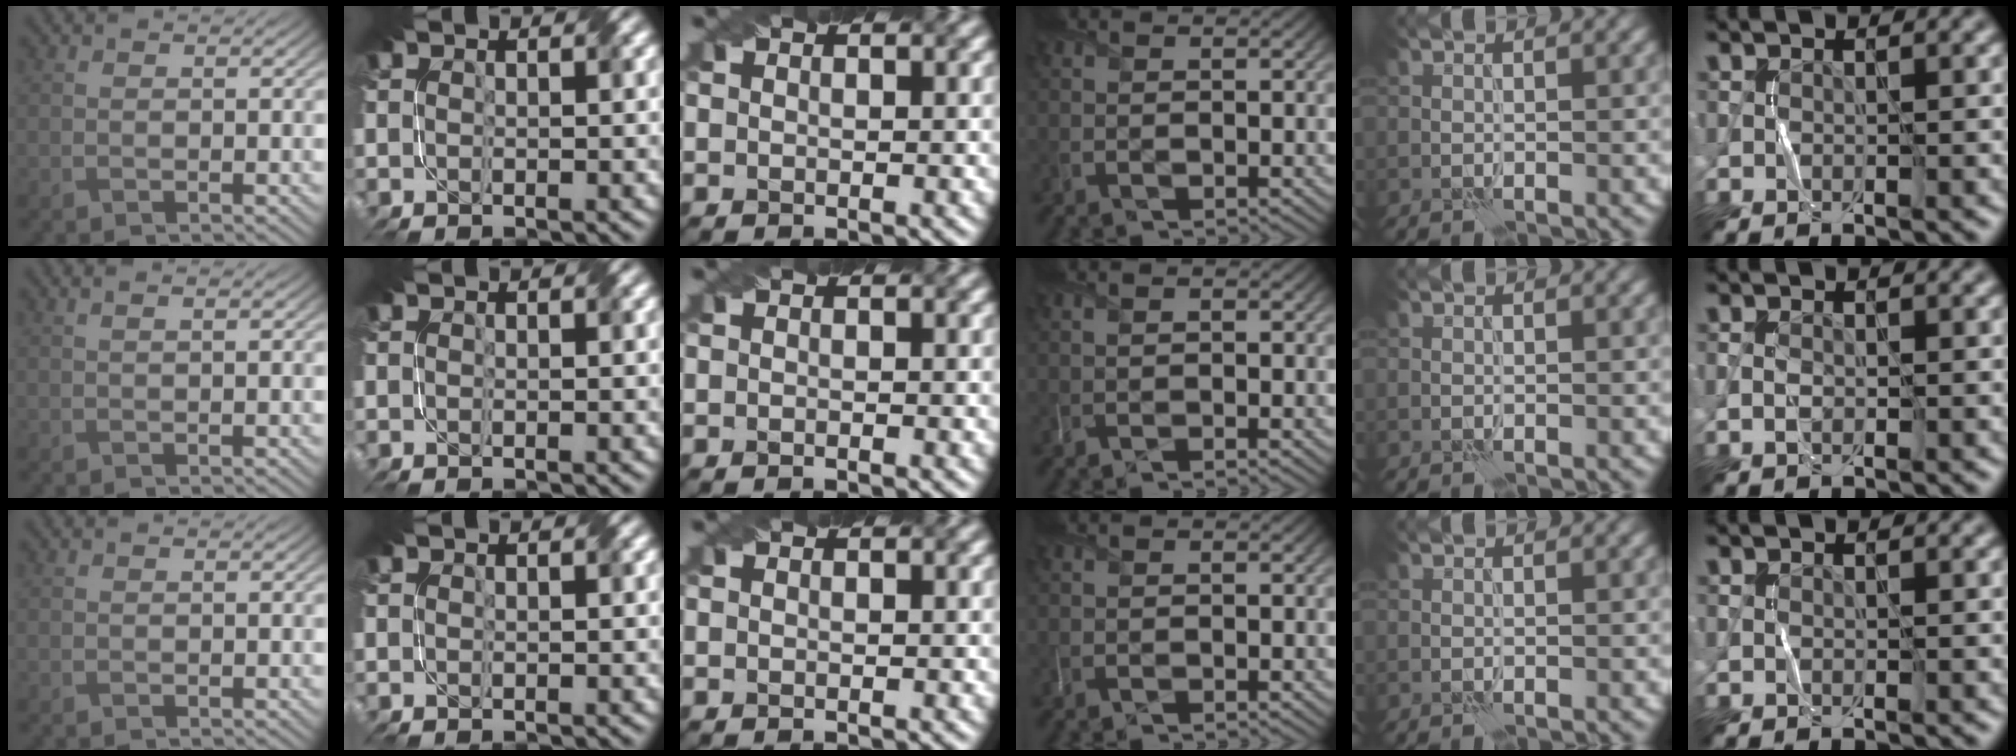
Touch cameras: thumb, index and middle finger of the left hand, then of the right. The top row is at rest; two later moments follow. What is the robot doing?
{"motion": "fold", "object": "netting"}